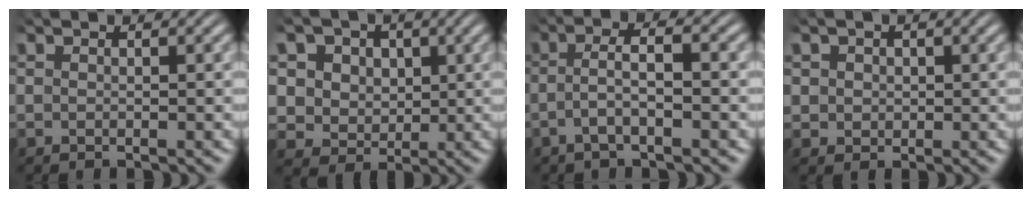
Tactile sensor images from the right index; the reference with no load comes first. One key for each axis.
{"total": 11.4, "fx": 0.9, "fy": 10.5, "fz": 4.2, "tx": -0.127, "ty": -0.037, "tz": 0.013}
{"total": 3.1, "fx": -1.3, "fy": 0.7, "fz": 2.7, "tx": -0.050, "ty": -0.001, "tz": -0.026}
{"total": 2.1, "fx": 0.6, "fy": 1.9, "fz": 0.7, "tx": -0.023, "ty": -0.008, "tz": 0.016}